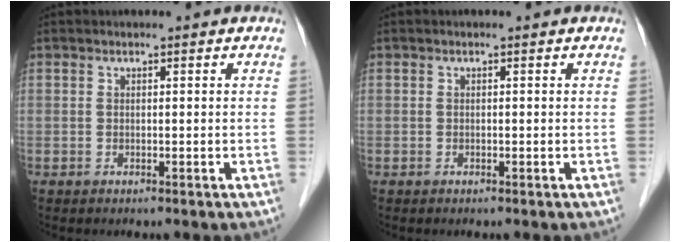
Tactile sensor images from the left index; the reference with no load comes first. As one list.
[{"total": 0.0}]